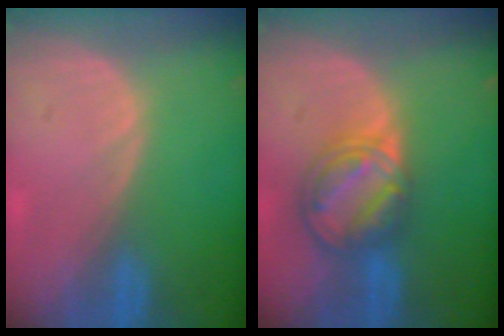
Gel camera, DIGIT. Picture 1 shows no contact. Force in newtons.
{"total": 8.2, "press": 7.0, "slide": 4.3}